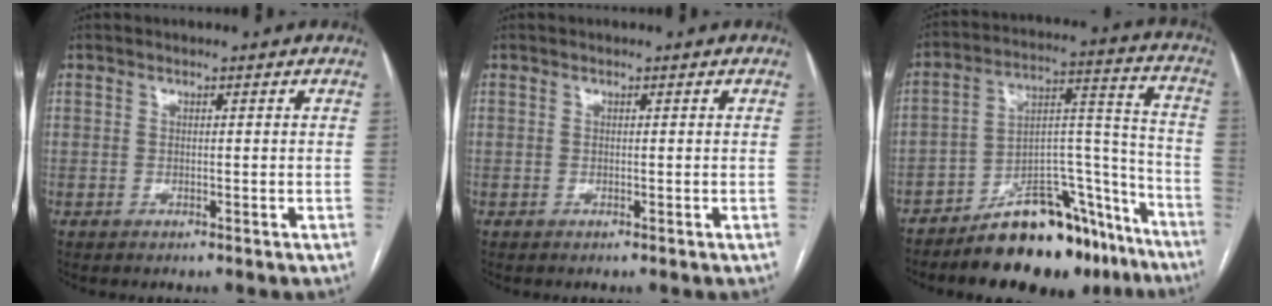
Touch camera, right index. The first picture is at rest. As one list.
[{"total": 0.0}, {"total": 19.2, "force": [-15.4, 6.8, 9.2], "torque": [-0.098, 0.060, -0.234]}]